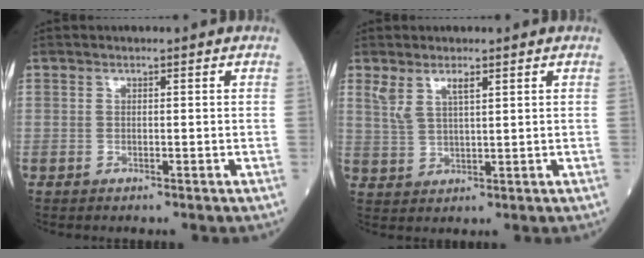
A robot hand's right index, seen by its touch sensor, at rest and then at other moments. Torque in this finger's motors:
{"motor_torque": [0.05, 0.08, 0.06, 0.08]}